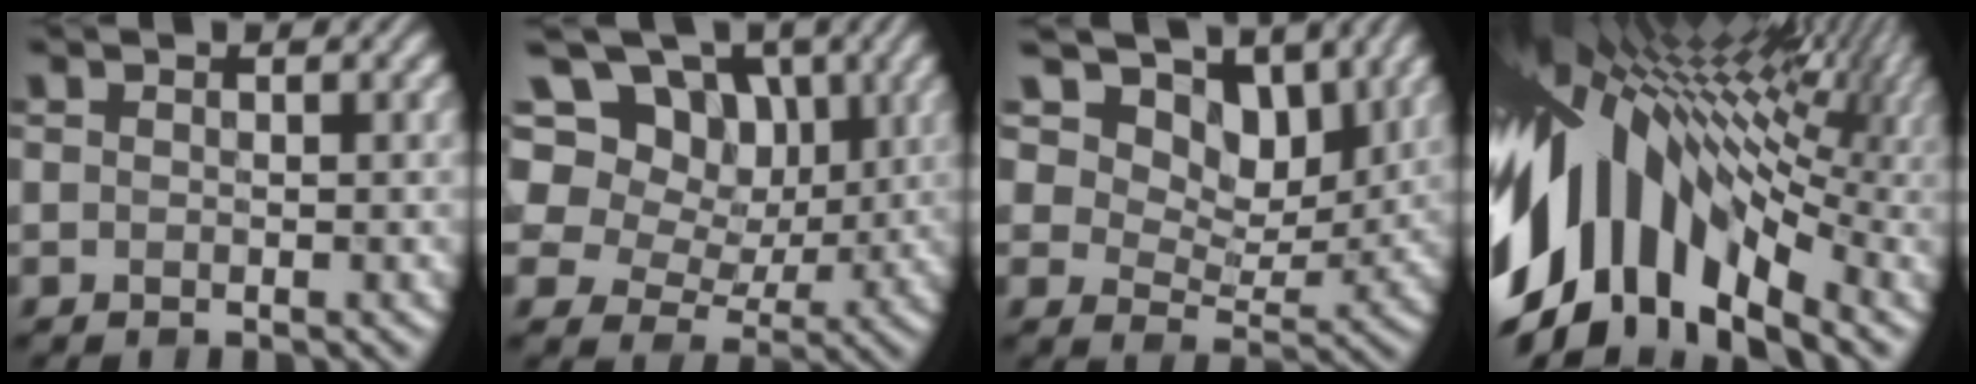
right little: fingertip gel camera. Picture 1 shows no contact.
{"total": 14.5, "force": [6.7, 10.4, 7.7], "torque": [-0.159, 0.042, 0.105]}
{"total": 13.6, "force": [8.3, 7.9, 7.3], "torque": [-0.144, 0.006, 0.134]}
{"total": 16.3, "force": [-0.6, 10.3, 12.7], "torque": [-0.247, 0.036, -0.025]}